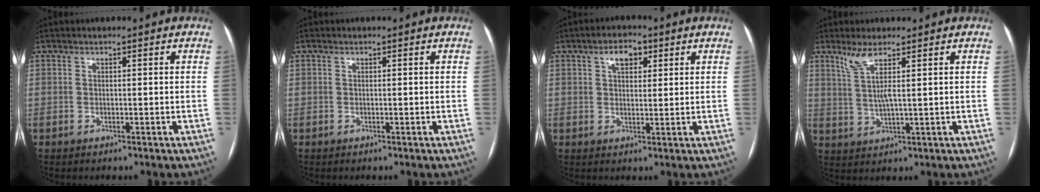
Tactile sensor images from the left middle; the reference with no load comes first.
{"total": 0.0}
{"total": 4.1, "force": [2.0, 2.2, 2.8], "torque": [-0.049, 0.012, 0.033]}
{"total": 4.6, "force": [2.6, 0.1, 3.8], "torque": [-0.085, 0.001, 0.056]}